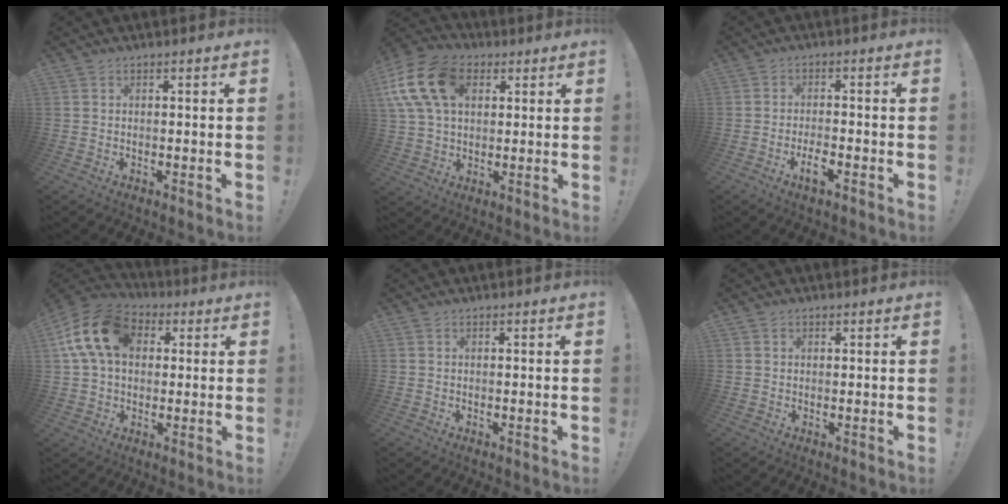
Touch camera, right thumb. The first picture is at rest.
{"total": 17.4, "force": [5.7, 12.1, 11.1], "torque": [-0.222, -0.009, 0.109]}
{"total": 4.8, "force": [-2.9, 1.0, 3.7], "torque": [-0.076, 0.006, -0.050]}
{"total": 17.0, "force": [4.4, 12.1, 11.1], "torque": [-0.193, 0.012, 0.086]}
{"total": 0.0}
{"total": 0.6, "force": [0.3, 0.5, 0.1], "torque": [0.000, 0.001, 0.006]}